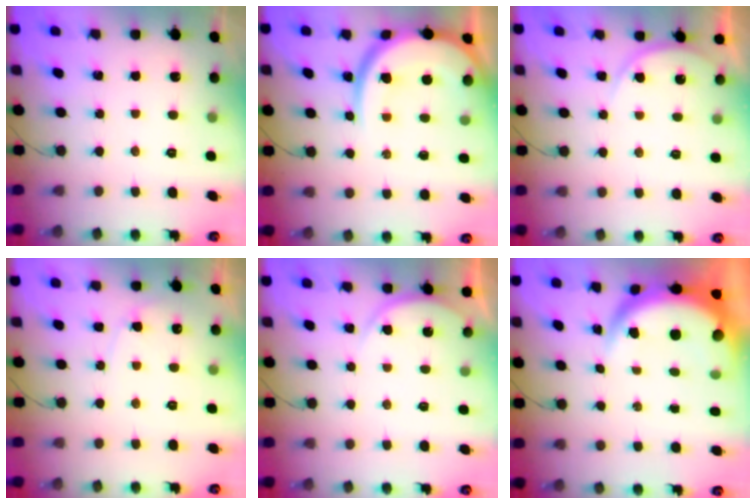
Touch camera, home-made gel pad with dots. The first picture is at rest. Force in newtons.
{"total": 15.1, "press": 14.9, "slide": 2.2}
{"total": 5.0, "press": 5.0, "slide": 0.5}
{"total": 6.8, "press": 6.8, "slide": 0.6}
{"total": 3.7, "press": 3.7, "slide": 0.6}
{"total": 7.8, "press": 7.7, "slide": 1.0}